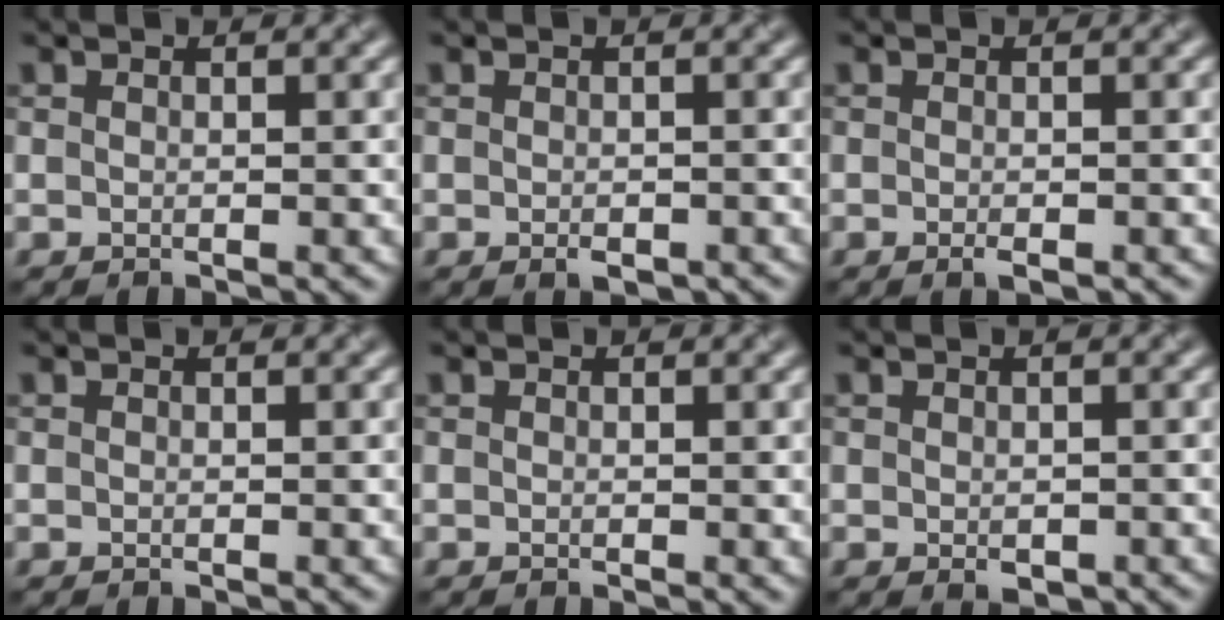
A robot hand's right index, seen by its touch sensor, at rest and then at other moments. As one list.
[{"total": 1.1, "force": [-0.6, 0.7, 0.6], "torque": [-0.010, 0.000, -0.006]}, {"total": 0.7, "force": [-0.5, 0.2, 0.4], "torque": [-0.011, -0.002, -0.008]}, {"total": 0.0}, {"total": 0.5, "force": [0.2, 0.2, 0.4], "torque": [-0.005, -0.003, 0.005]}, {"total": 0.8, "force": [-0.2, 0.7, 0.3], "torque": [-0.006, -0.001, 0.001]}]